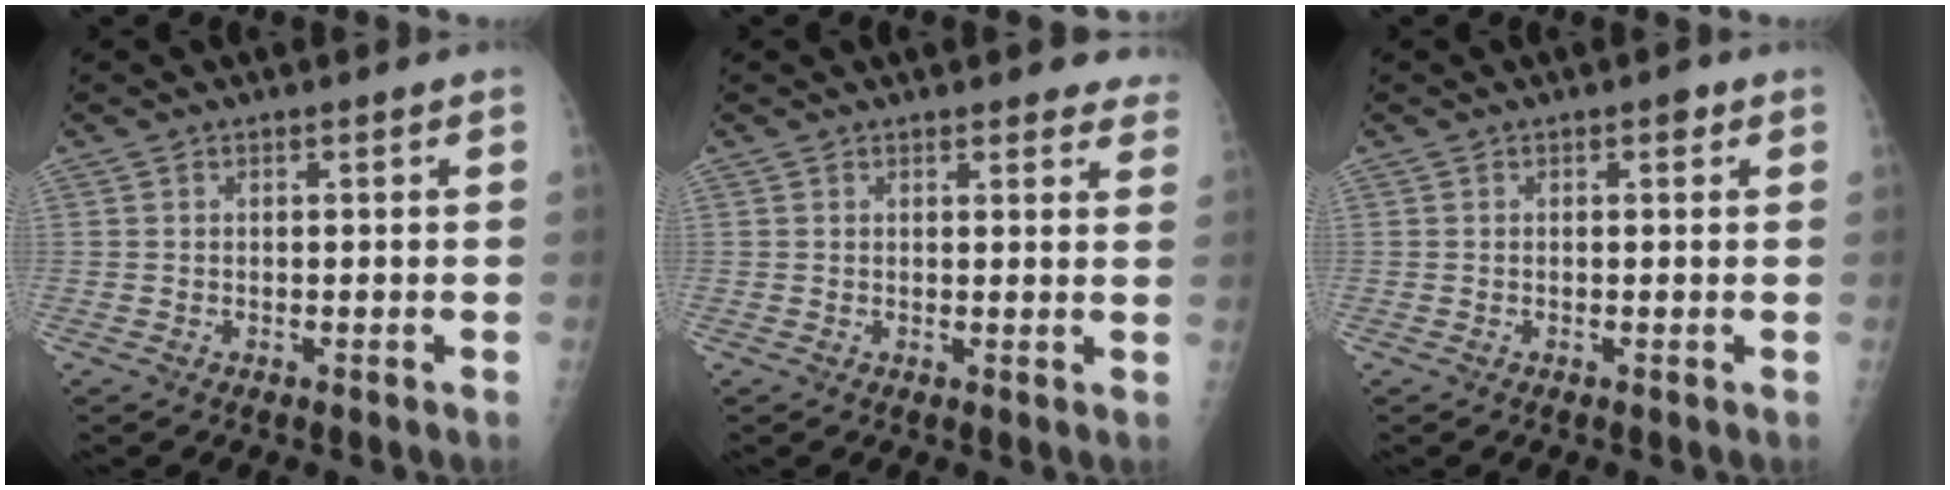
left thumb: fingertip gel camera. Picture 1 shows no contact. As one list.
[{"total": 6.1, "force": [5.4, 1.9, 2.1], "torque": [0.011, -0.019, 0.048]}, {"total": 1.1, "force": [0.5, 0.5, 0.8], "torque": [-0.003, 0.003, 0.005]}]